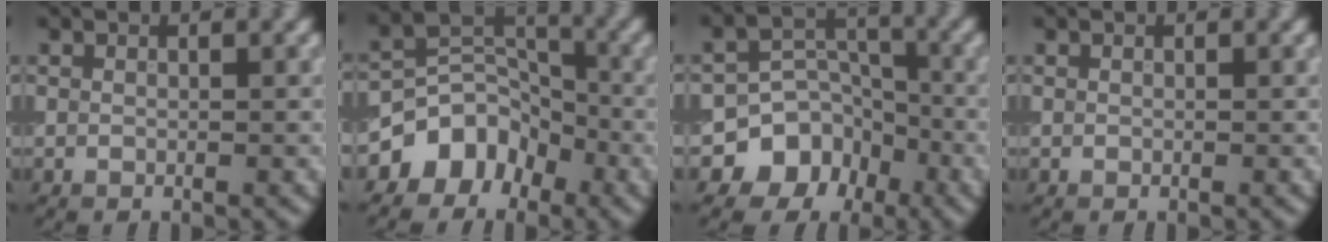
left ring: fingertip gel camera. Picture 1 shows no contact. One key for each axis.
{"total": 5.2, "fx": -3.1, "fy": 3.8, "fz": 1.7, "tx": -0.011, "ty": 0.006, "tz": -0.063}
{"total": 7.0, "fx": -3.9, "fy": 5.6, "fz": 1.4, "tx": 0.004, "ty": 0.006, "tz": -0.087}
{"total": 0.0}